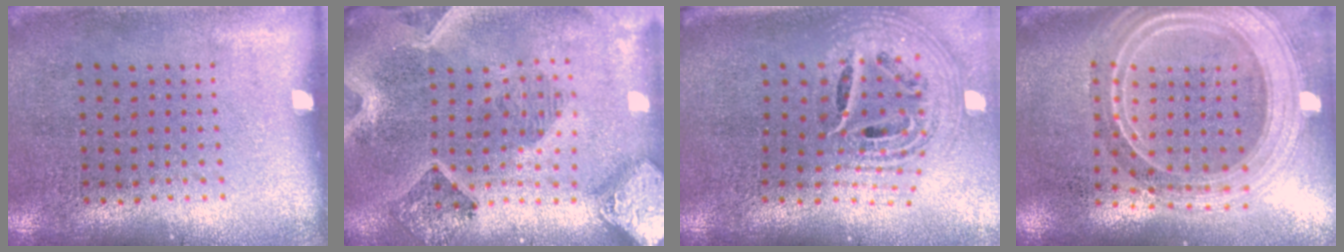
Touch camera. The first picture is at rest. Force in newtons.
{"total": 3.0, "press": 2.6, "slide": 1.5}
{"total": 2.5, "press": 1.8, "slide": 1.8}
{"total": 2.7, "press": 2.3, "slide": 1.4}